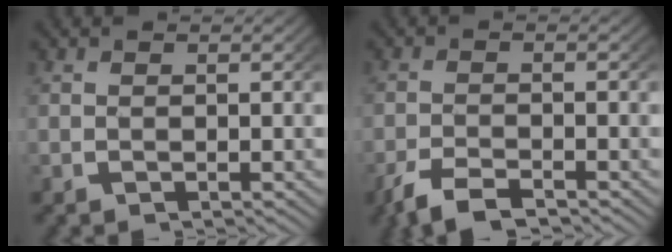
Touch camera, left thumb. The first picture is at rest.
{"total": 3.3, "force": [-2.8, 1.3, 1.3], "torque": [-0.031, -0.008, -0.052]}